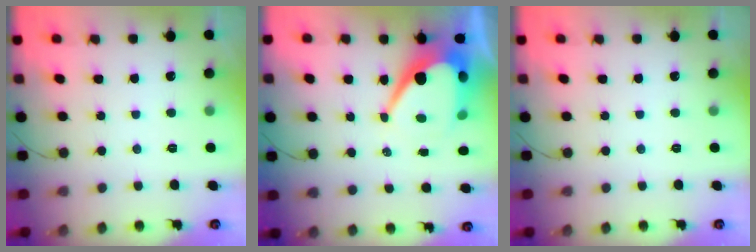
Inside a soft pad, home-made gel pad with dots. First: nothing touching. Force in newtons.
{"total": 13.7, "press": 13.6, "slide": 1.2}
{"total": 0.0}